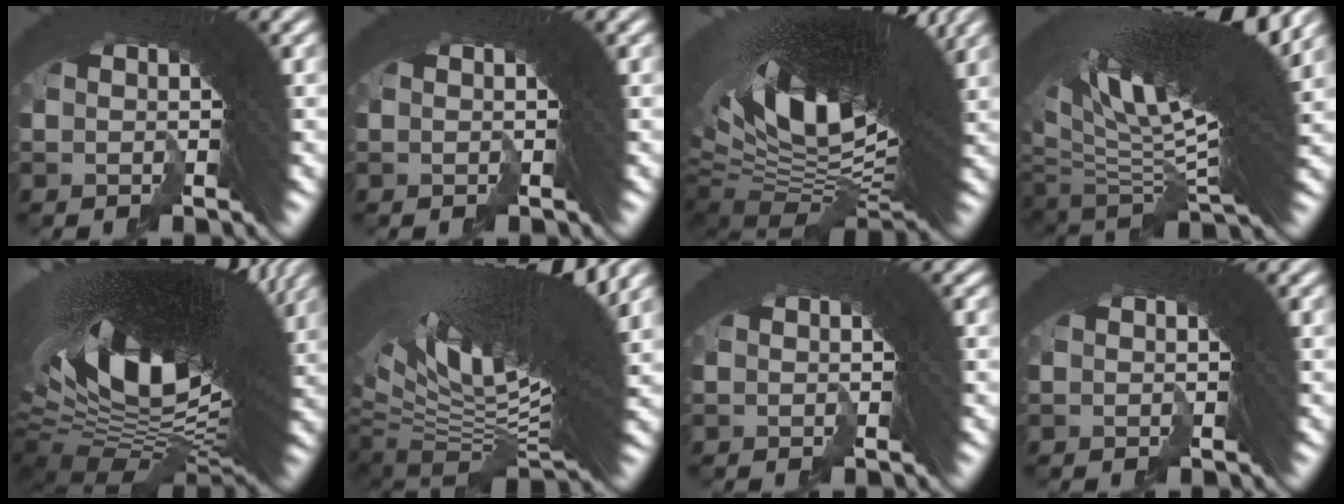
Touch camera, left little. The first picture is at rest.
{"total": 0.0}
{"total": 20.5, "force": [0.6, 8.7, 18.5], "torque": [-0.300, -0.044, 0.038]}
{"total": 17.8, "force": [5.4, 5.4, 16.1], "torque": [-0.247, 0.018, 0.097]}
{"total": 25.1, "force": [1.4, 10.1, 23.0], "torque": [-0.365, -0.042, 0.048]}
{"total": 18.9, "force": [2.7, 7.2, 17.3], "torque": [-0.282, -0.005, 0.064]}
{"total": 0.5, "force": [-0.1, 0.5, 0.0], "torque": [0.007, 0.002, -0.005]}
{"total": 0.0}